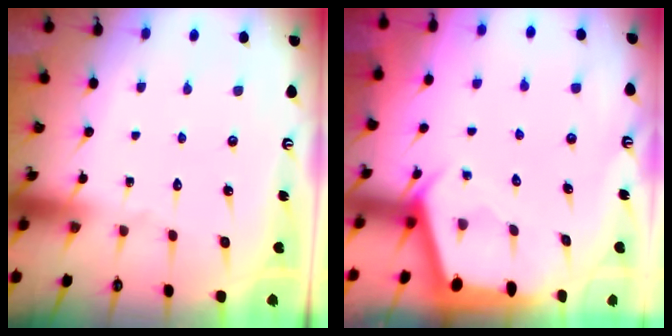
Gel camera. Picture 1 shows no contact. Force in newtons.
{"total": 2.4, "press": 2.4, "slide": 0.3}